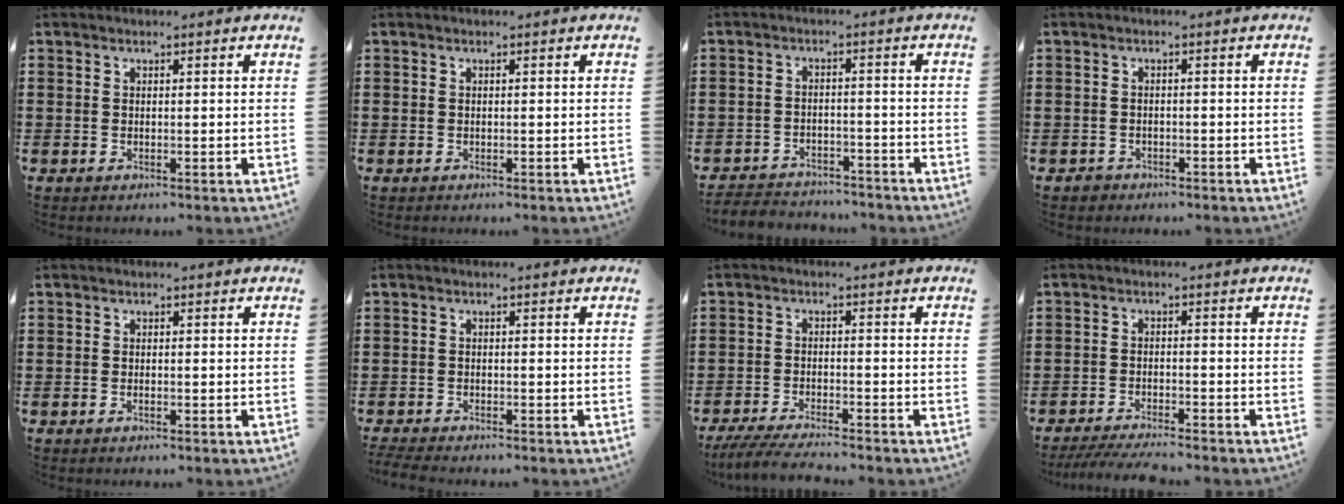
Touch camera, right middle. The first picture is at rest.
{"total": 0.0}
{"total": 3.5, "force": [-3.4, 0.7, 0.0], "torque": [-0.006, 0.003, -0.074]}
{"total": 1.1, "force": [-0.9, 0.6, 0.0], "torque": [-0.003, 0.002, -0.022]}
{"total": 0.7, "force": [-0.4, 0.1, 0.6], "torque": [-0.012, -0.005, -0.005]}
{"total": 1.7, "force": [-1.7, 0.1, 0.3], "torque": [-0.015, -0.004, -0.037]}
{"total": 4.5, "force": [-4.1, 0.2, 1.7], "torque": [-0.041, -0.012, -0.083]}
{"total": 4.0, "force": [-3.8, 0.1, 1.3], "torque": [-0.027, -0.006, -0.077]}